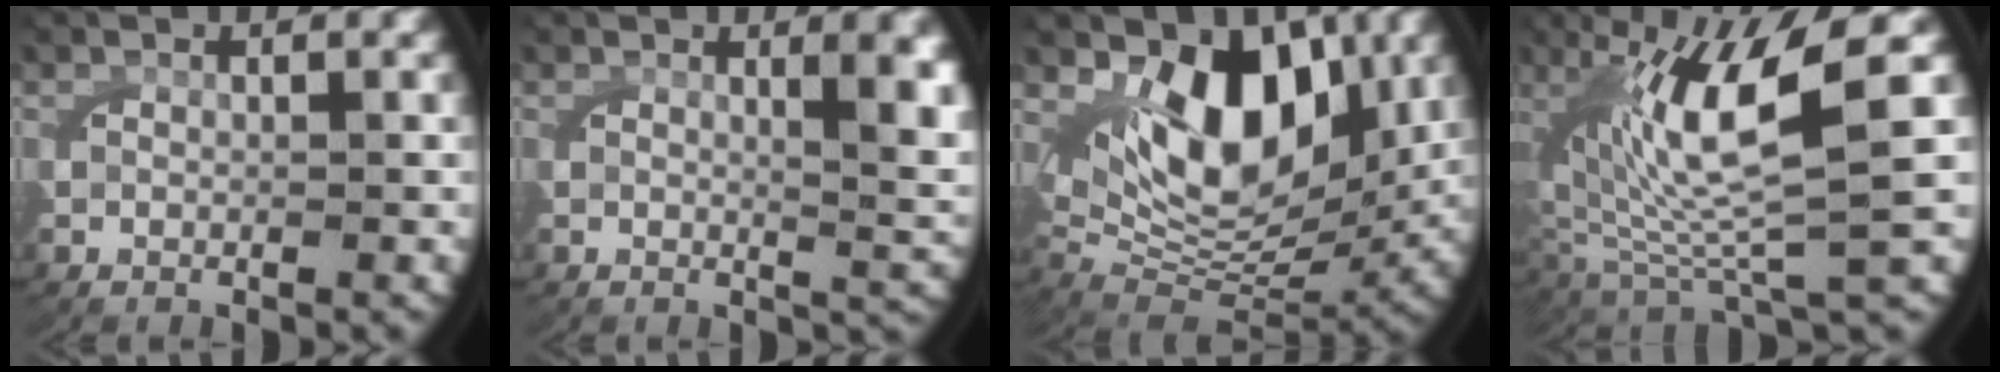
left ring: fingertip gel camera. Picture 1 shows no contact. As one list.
[{"total": 4.2, "force": [1.0, 0.9, 3.9], "torque": [-0.053, -0.011, 0.020]}, {"total": 11.3, "force": [3.4, 7.3, 7.8], "torque": [-0.158, -0.020, 0.060]}, {"total": 12.3, "force": [1.0, 5.6, 10.9], "torque": [-0.199, -0.017, 0.035]}]